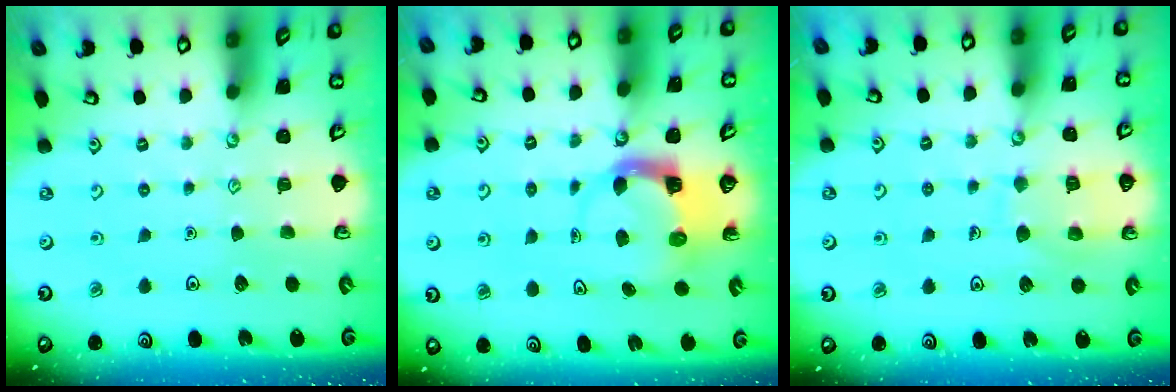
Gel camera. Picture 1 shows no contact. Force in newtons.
{"total": 3.9, "press": 3.9, "slide": 0.6}
{"total": 8.2, "press": 8.1, "slide": 0.9}